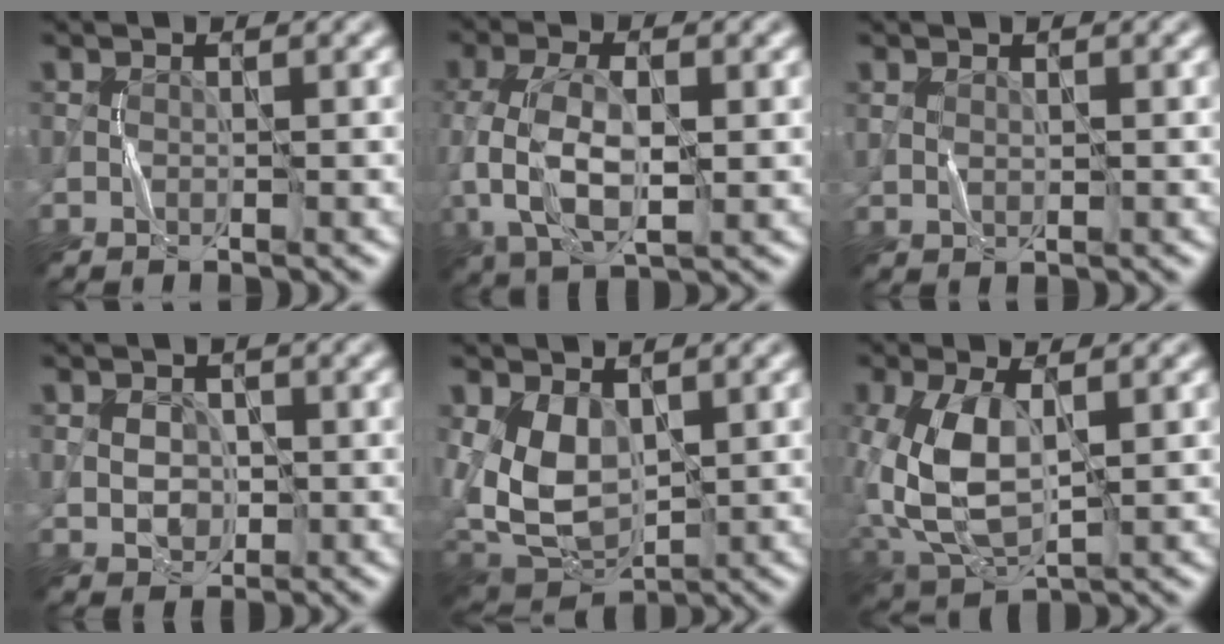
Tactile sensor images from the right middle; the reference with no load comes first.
{"total": 7.3, "force": [-0.7, 3.9, 6.1], "torque": [-0.140, -0.003, -0.012]}
{"total": 1.2, "force": [0.4, 0.8, 0.9], "torque": [-0.021, -0.003, 0.014]}
{"total": 2.4, "force": [0.1, 1.9, 1.4], "torque": [-0.023, -0.002, 0.002]}
{"total": 7.3, "force": [1.2, 4.8, 5.4], "torque": [-0.120, -0.012, 0.025]}
{"total": 8.1, "force": [0.4, 4.5, 6.7], "torque": [-0.167, -0.003, 0.011]}